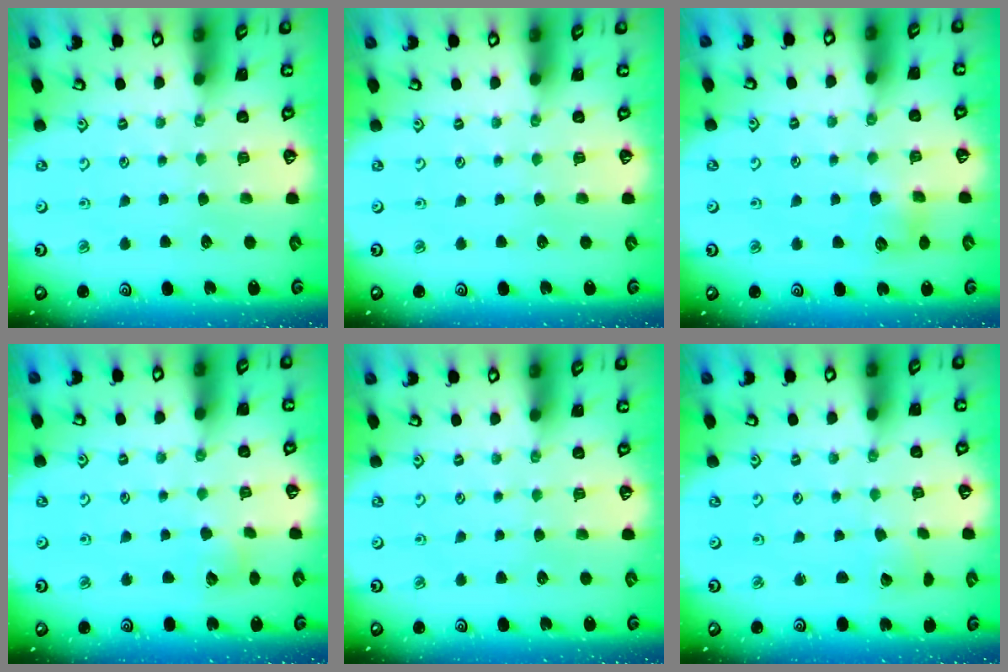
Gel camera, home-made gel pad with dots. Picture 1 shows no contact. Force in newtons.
{"total": 0.0}
{"total": 5.8, "press": 5.7, "slide": 0.6}
{"total": 2.9, "press": 2.9, "slide": 0.3}
{"total": 0.0}
{"total": 2.0, "press": 2.0, "slide": 0.1}